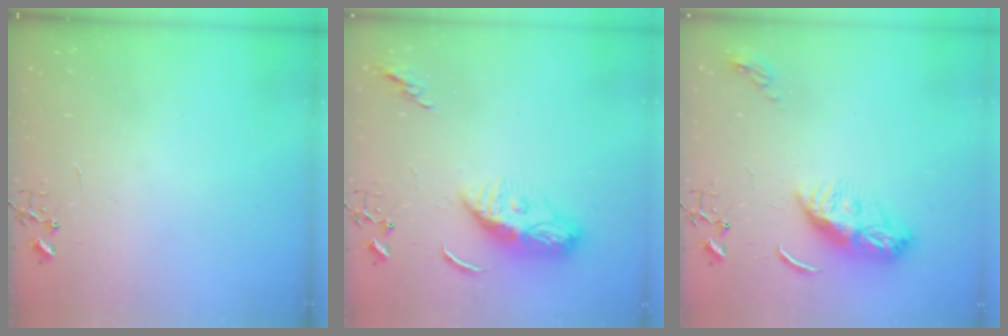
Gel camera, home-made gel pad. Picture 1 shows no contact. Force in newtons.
{"total": 9.4, "press": 9.4, "slide": 1.0}
{"total": 9.4, "press": 9.4, "slide": 0.6}